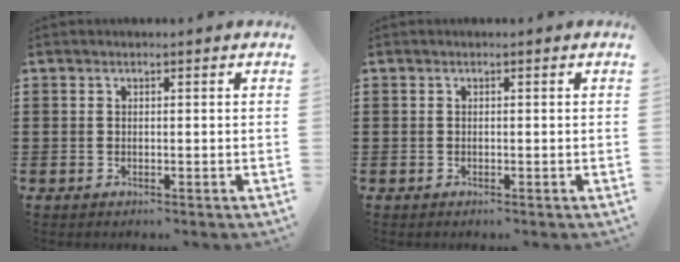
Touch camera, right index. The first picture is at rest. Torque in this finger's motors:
{"motor_torque": [0.11, -0.06, 0.01, 0.00]}